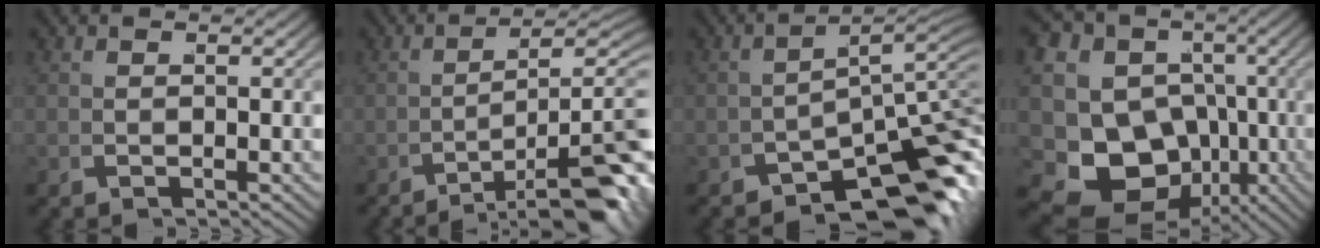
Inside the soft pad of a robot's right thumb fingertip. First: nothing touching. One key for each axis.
{"total": 9.1, "fx": -2.6, "fy": 4.9, "fz": 7.2, "tx": -0.103, "ty": -0.027, "tz": -0.028}
{"total": 13.6, "fx": -5.1, "fy": 7.0, "fz": 10.5, "tx": -0.144, "ty": -0.054, "tz": -0.052}
{"total": 17.5, "fx": -3.6, "fy": 14.9, "fz": 8.6, "tx": -0.194, "ty": -0.082, "tz": -0.043}